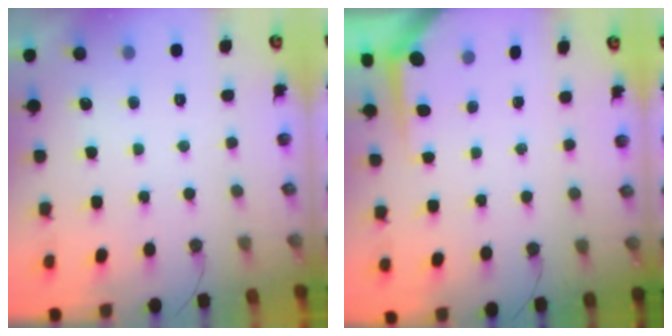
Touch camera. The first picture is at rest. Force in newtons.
{"total": 3.6, "press": 3.6, "slide": 0.3}